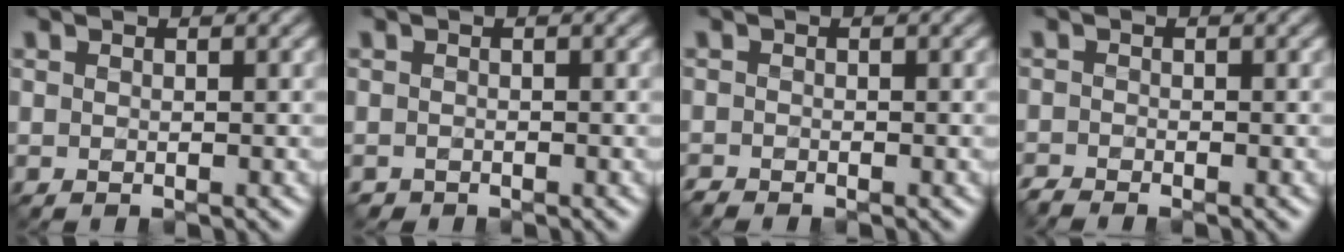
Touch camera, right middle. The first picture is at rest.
{"total": 0.6, "force": [-0.5, 0.2, -0.3], "torque": [0.005, -0.003, -0.008]}
{"total": 0.9, "force": [-0.9, 0.1, 0.0], "torque": [0.002, -0.006, -0.019]}
{"total": 1.3, "force": [-1.2, 0.1, 0.1], "torque": [-0.002, -0.009, -0.030]}